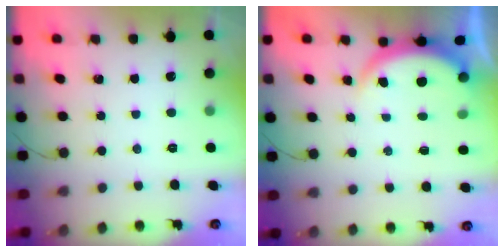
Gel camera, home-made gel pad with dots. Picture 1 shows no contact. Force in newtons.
{"total": 5.1, "press": 5.0, "slide": 0.4}